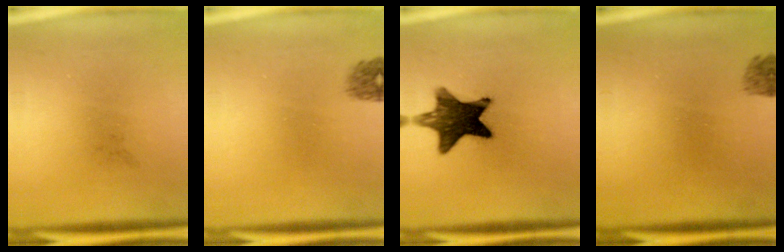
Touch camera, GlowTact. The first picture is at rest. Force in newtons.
{"total": 1.6}
{"total": 13.3}
{"total": 1.4}